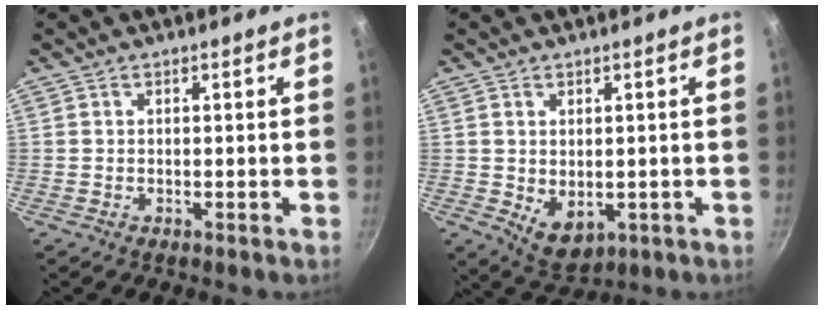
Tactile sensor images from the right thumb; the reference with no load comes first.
{"total": 6.0, "force": [-0.3, 4.1, 4.3], "torque": [-0.061, -0.015, 0.011]}